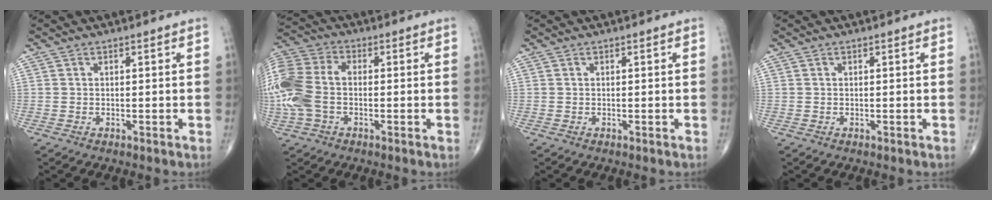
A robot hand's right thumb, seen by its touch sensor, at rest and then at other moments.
{"total": 14.7, "force": [-1.5, 9.6, 11.1], "torque": [-0.278, 0.025, -0.032]}
{"total": 0.0}
{"total": 0.0}